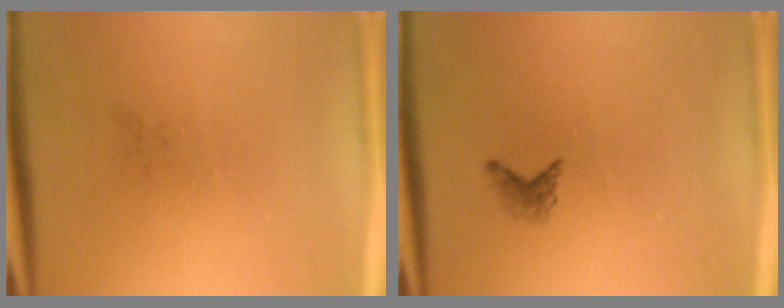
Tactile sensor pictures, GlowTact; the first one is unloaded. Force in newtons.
{"total": 1.1}